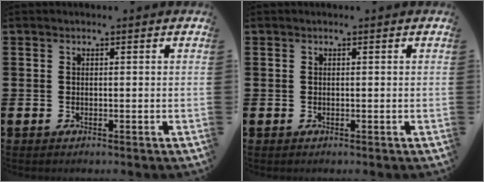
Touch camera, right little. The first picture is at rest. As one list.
[{"total": 0.0}]